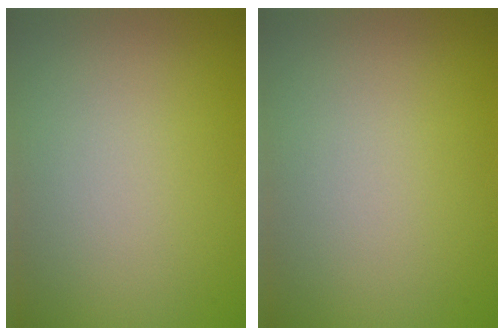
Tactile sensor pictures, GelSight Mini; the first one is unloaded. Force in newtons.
{"total": 0.0}